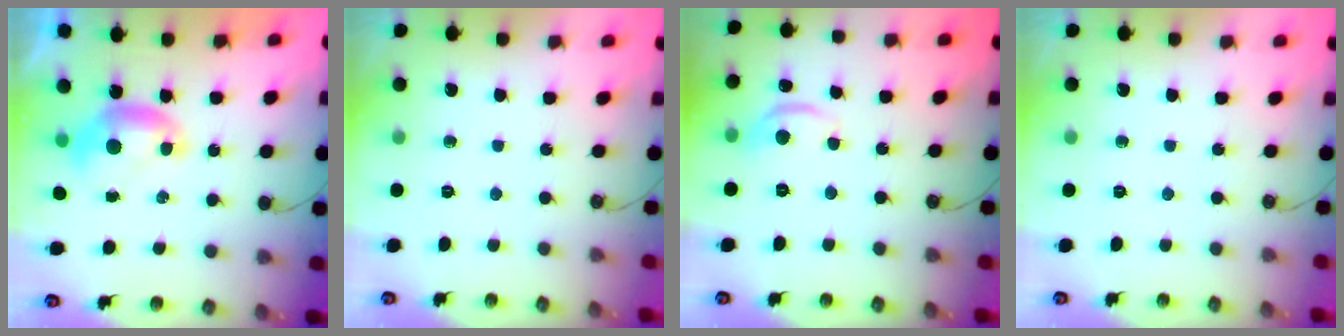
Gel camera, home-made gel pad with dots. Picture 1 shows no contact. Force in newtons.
{"total": 0.0}
{"total": 5.5, "press": 5.5, "slide": 0.5}
{"total": 0.0}